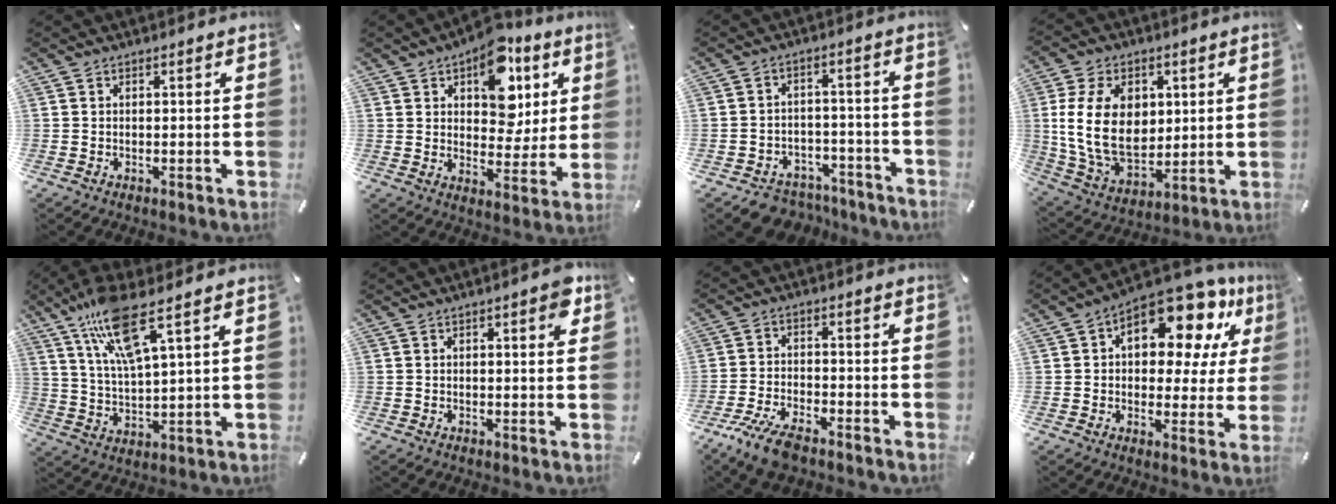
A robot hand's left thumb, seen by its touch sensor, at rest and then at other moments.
{"total": 14.7, "force": [7.3, 9.5, 8.5], "torque": [-0.122, -0.034, 0.130]}
{"total": 6.1, "force": [-4.4, 4.1, 1.4], "torque": [-0.020, 0.030, -0.079]}
{"total": 17.2, "force": [2.5, 12.3, 11.8], "torque": [-0.245, -0.003, 0.043]}
{"total": 13.9, "force": [8.8, 3.3, 10.2], "torque": [-0.215, -0.027, 0.153]}
{"total": 3.4, "force": [1.4, 1.1, 2.9], "torque": [-0.036, -0.005, 0.018]}
{"total": 7.6, "force": [-5.7, 2.3, 4.4], "torque": [-0.103, 0.012, -0.110]}
{"total": 15.6, "force": [9.0, 7.9, 10.0], "torque": [-0.144, -0.067, 0.151]}